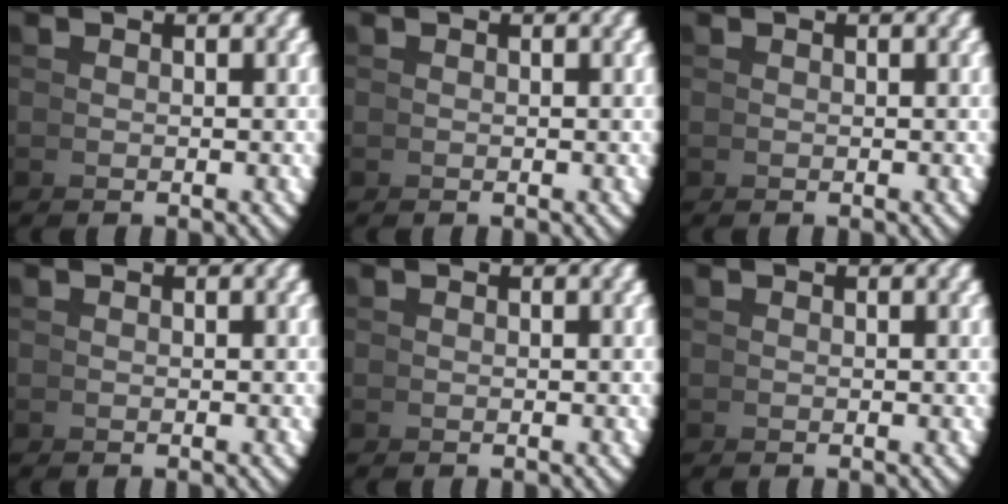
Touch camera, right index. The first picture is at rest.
{"total": 0.0}
{"total": 0.0}
{"total": 0.0}
{"total": 0.0}
{"total": 0.0}